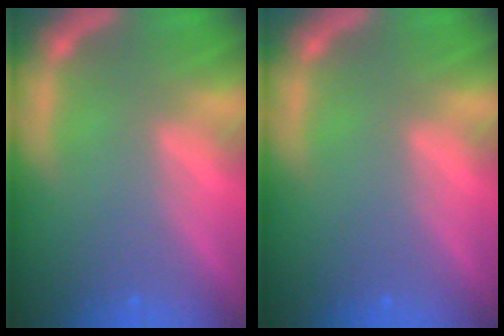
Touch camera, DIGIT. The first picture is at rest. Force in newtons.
{"total": 0.0}